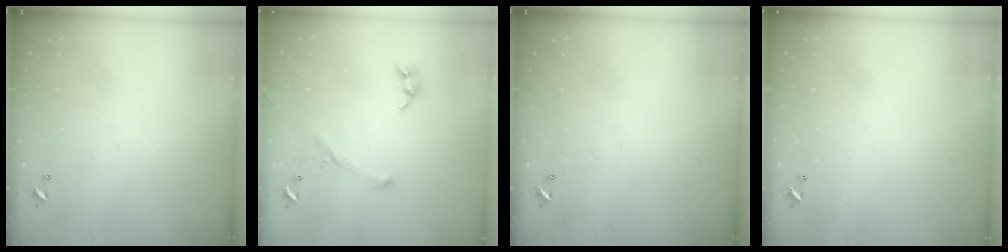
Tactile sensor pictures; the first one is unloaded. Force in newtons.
{"total": 2.8, "press": 2.6, "slide": 1.0}
{"total": 0.0}
{"total": 2.6, "press": 2.6, "slide": 0.3}